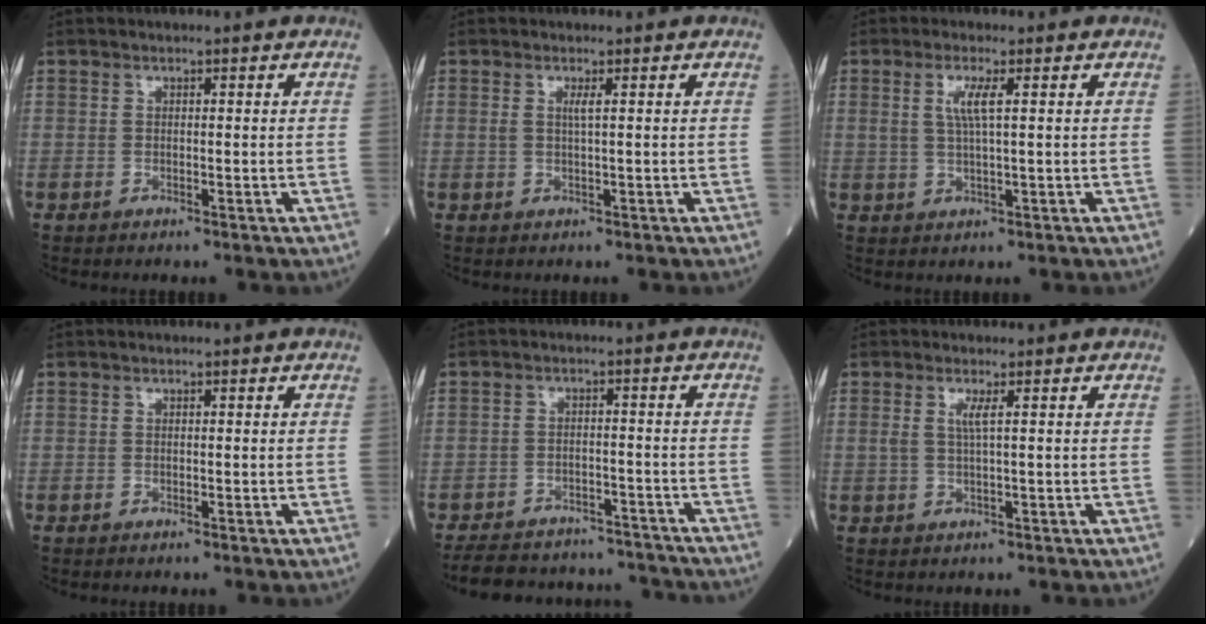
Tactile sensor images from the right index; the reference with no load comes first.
{"total": 1.2, "force": [0.4, -0.2, 1.1], "torque": [-0.028, -0.002, 0.006]}
{"total": 3.7, "force": [1.1, 0.1, 3.5], "torque": [-0.075, 0.000, 0.021]}
{"total": 0.0}
{"total": 15.2, "force": [-14.1, 4.5, 3.4], "torque": [-0.063, 0.017, -0.182]}
{"total": 2.0, "force": [0.6, -0.2, 1.8], "torque": [-0.045, -0.001, 0.011]}